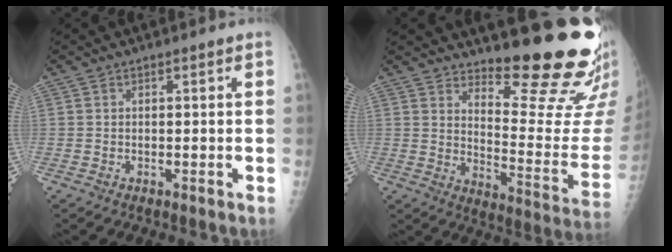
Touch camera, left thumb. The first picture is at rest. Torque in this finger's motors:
{"motor_torque": [0.41, 0.32, 0.63, -0.53, 0.05]}